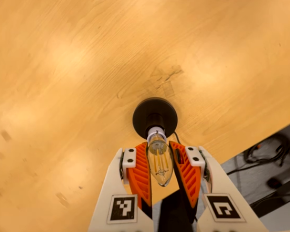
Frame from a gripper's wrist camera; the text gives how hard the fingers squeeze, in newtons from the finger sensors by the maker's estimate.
{"total": 13.7, "left": 13.7, "right": 13.8}